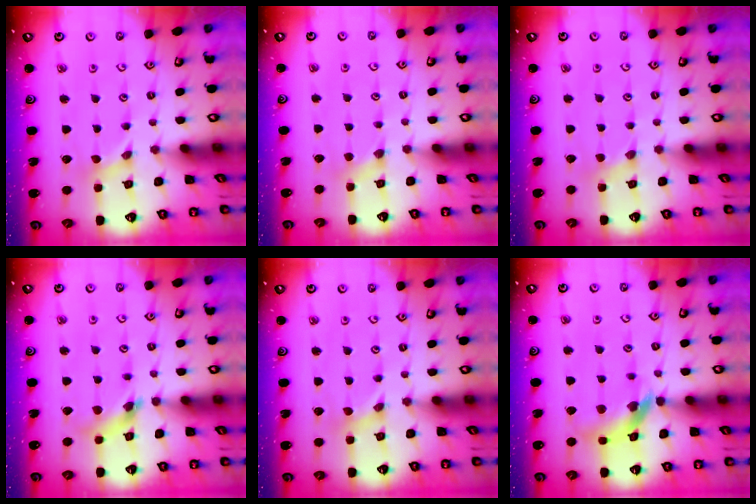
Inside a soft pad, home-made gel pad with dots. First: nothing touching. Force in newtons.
{"total": 2.9, "press": 2.8, "slide": 0.6}
{"total": 2.5, "press": 2.5, "slide": 0.3}
{"total": 5.9, "press": 5.9, "slide": 0.5}
{"total": 0.0}
{"total": 12.4, "press": 12.2, "slide": 1.7}